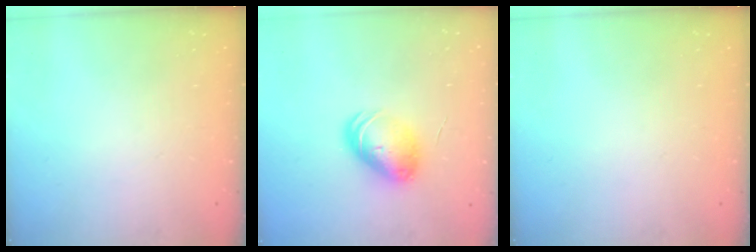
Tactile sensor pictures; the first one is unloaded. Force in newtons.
{"total": 8.5, "press": 8.5, "slide": 0.2}
{"total": 0.0}